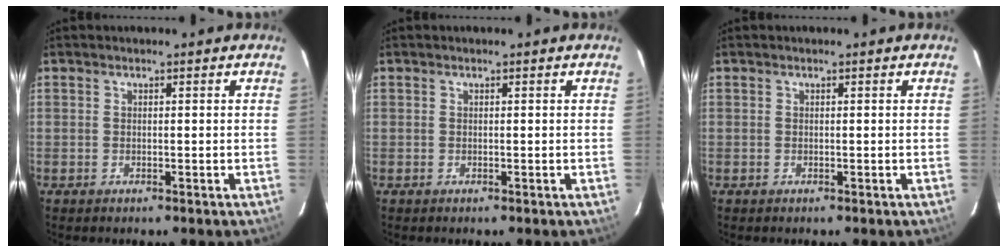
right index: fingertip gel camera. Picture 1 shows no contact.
{"total": 0.0}
{"total": 0.0}